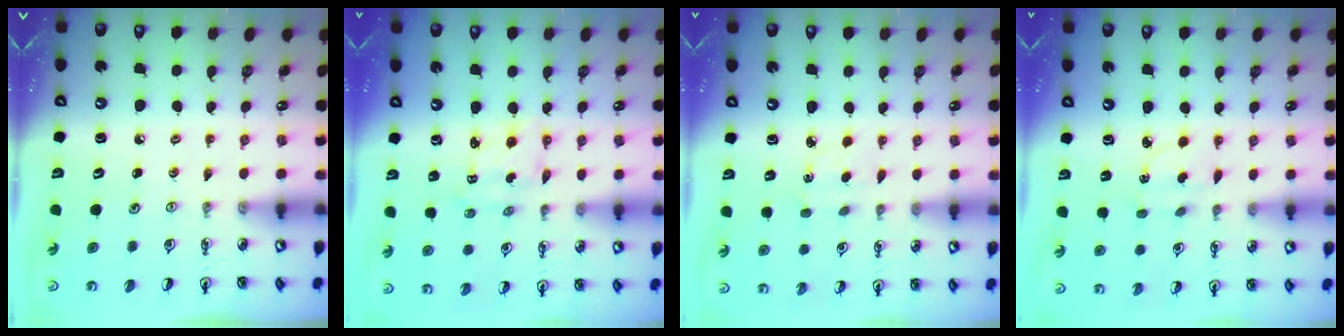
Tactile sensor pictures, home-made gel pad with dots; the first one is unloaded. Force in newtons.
{"total": 2.6, "press": 2.6, "slide": 0.1}
{"total": 1.7, "press": 1.7, "slide": 0.5}
{"total": 2.7, "press": 2.6, "slide": 0.6}